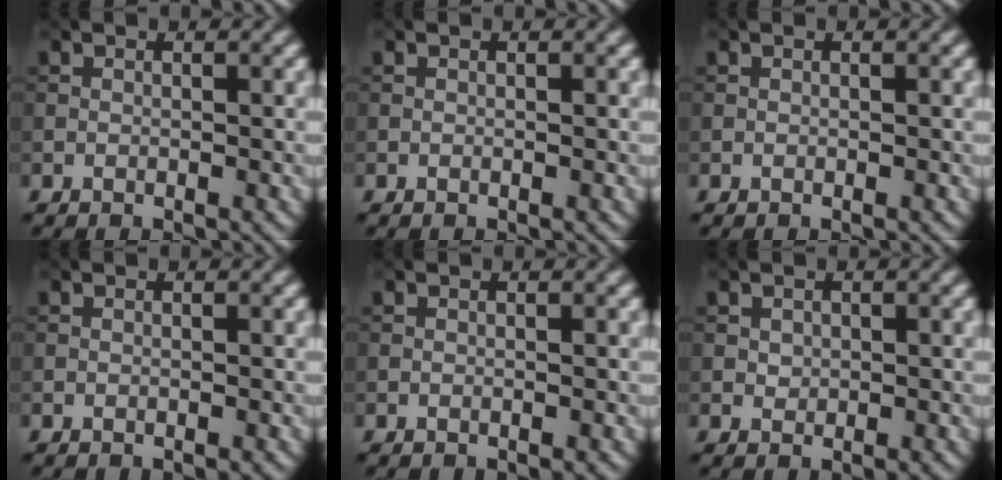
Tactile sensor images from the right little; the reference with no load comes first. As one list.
[{"total": 0.0}, {"total": 0.0}, {"total": 0.0}, {"total": 0.0}, {"total": 0.6, "force": [0.2, 0.6, 0.2], "torque": [-0.002, -0.003, 0.005]}]